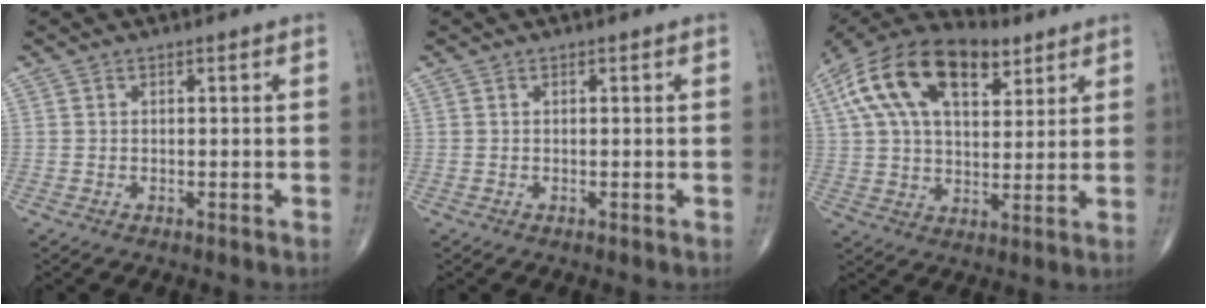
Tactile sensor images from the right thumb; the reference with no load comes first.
{"total": 0.0}
{"total": 21.4, "force": [9.7, 11.2, 15.4], "torque": [-0.275, 0.008, 0.166]}